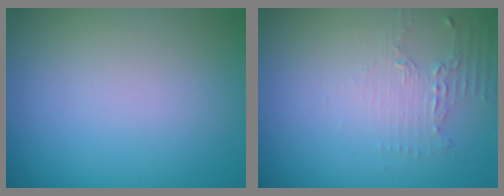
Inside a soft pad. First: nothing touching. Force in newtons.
{"total": 2.2, "press": 1.5, "slide": 1.5}